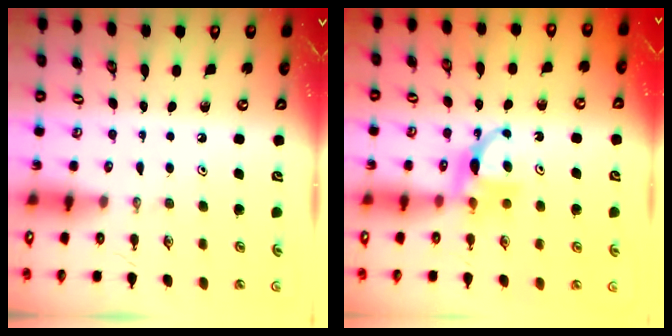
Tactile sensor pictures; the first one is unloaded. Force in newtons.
{"total": 7.2, "press": 7.2, "slide": 0.2}